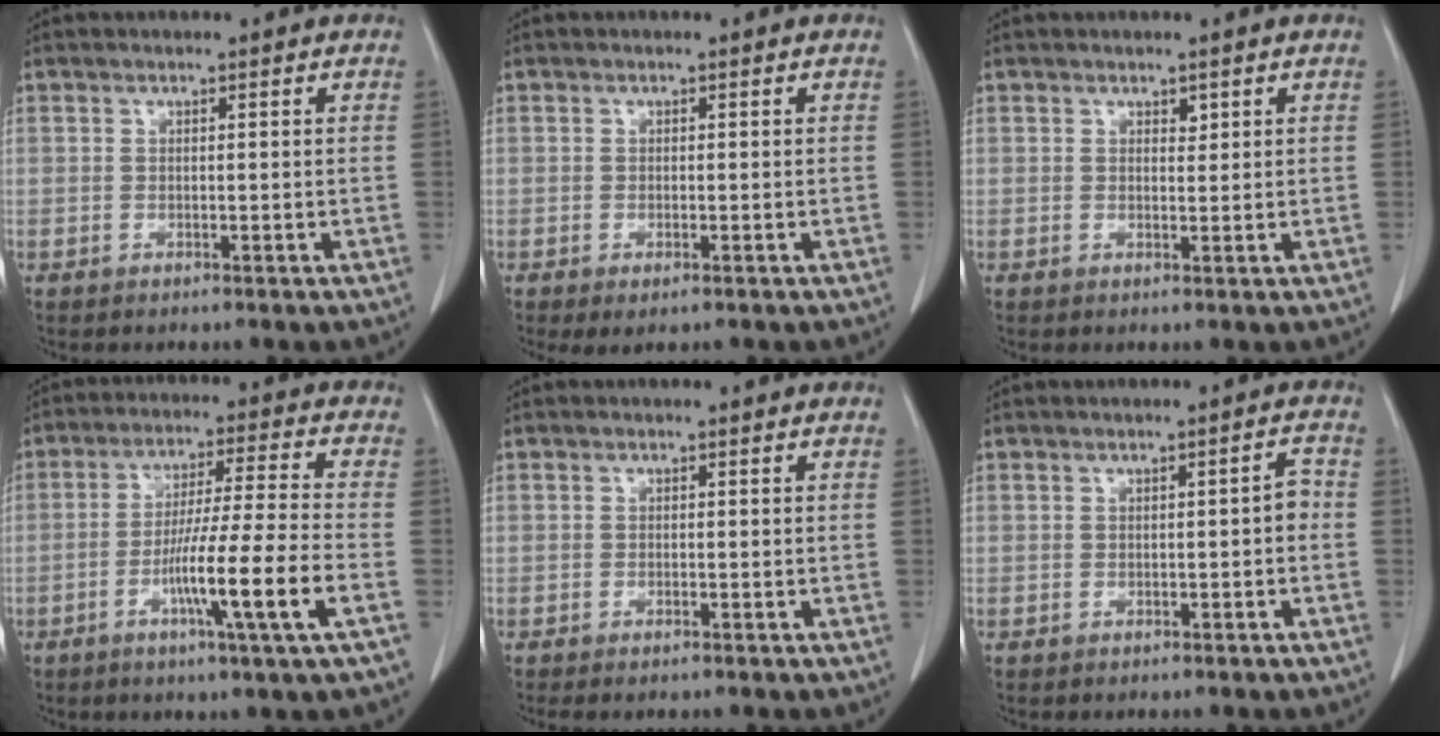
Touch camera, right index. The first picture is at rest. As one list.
[{"total": 2.0, "force": [-1.0, 0.6, 1.6], "torque": [-0.025, -0.005, -0.008]}, {"total": 1.0, "force": [0.6, 0.5, 0.5], "torque": [-0.004, -0.005, 0.008]}, {"total": 12.3, "force": [-4.5, -1.4, 11.4], "torque": [-0.201, -0.012, -0.083]}, {"total": 0.9, "force": [-0.8, 0.1, 0.5], "torque": [-0.011, -0.003, -0.008]}, {"total": 1.9, "force": [-0.4, 0.5, 1.8], "torque": [-0.020, 0.006, -0.006]}]